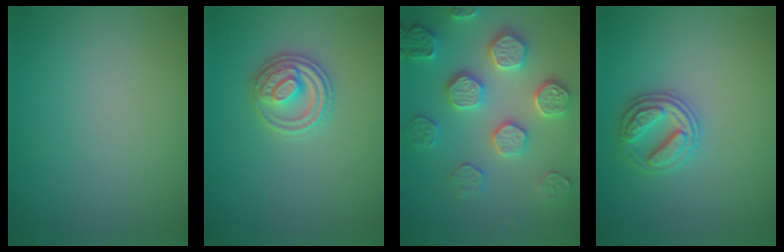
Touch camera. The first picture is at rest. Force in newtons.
{"total": 2.9, "press": 2.9, "slide": 0.1}
{"total": 4.8, "press": 4.7, "slide": 1.0}
{"total": 2.6, "press": 2.6, "slide": 0.5}